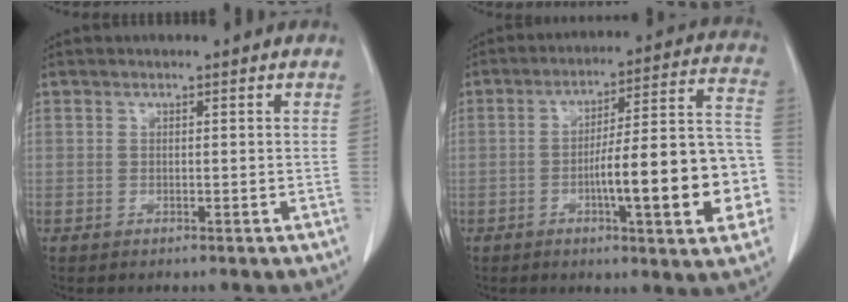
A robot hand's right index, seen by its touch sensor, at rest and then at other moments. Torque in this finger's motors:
{"motor_torque": [2.14, 0.00, 1.05, 0.15]}